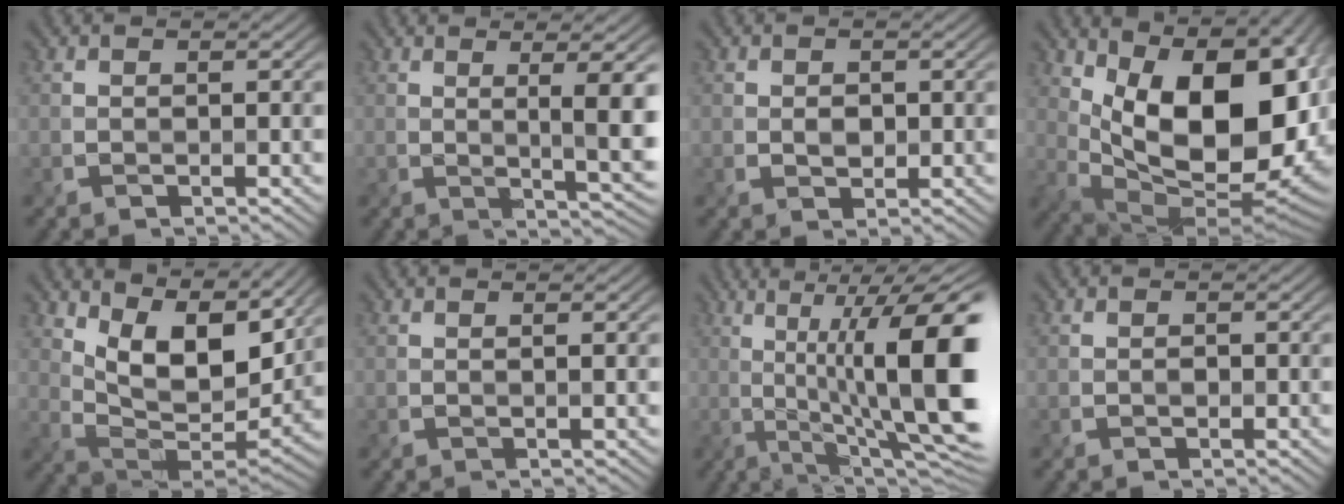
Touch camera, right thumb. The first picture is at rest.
{"total": 7.4, "force": [1.1, 1.1, 7.2], "torque": [-0.107, 0.006, 0.021]}
{"total": 1.4, "force": [0.0, 1.1, 0.9], "torque": [-0.022, -0.003, 0.001]}
{"total": 18.3, "force": [4.3, 9.5, 15.0], "torque": [-0.218, -0.006, 0.088]}
{"total": 11.9, "force": [6.9, 5.1, 8.3], "torque": [-0.174, -0.005, 0.121]}
{"total": 0.7, "force": [0.2, -0.1, 0.6], "torque": [-0.012, 0.003, 0.002]}
{"total": 16.4, "force": [1.3, 3.8, 15.9], "torque": [-0.232, 0.015, 0.038]}
{"total": 0.7, "force": [-0.3, 0.5, 0.4], "torque": [-0.006, -0.003, -0.008]}